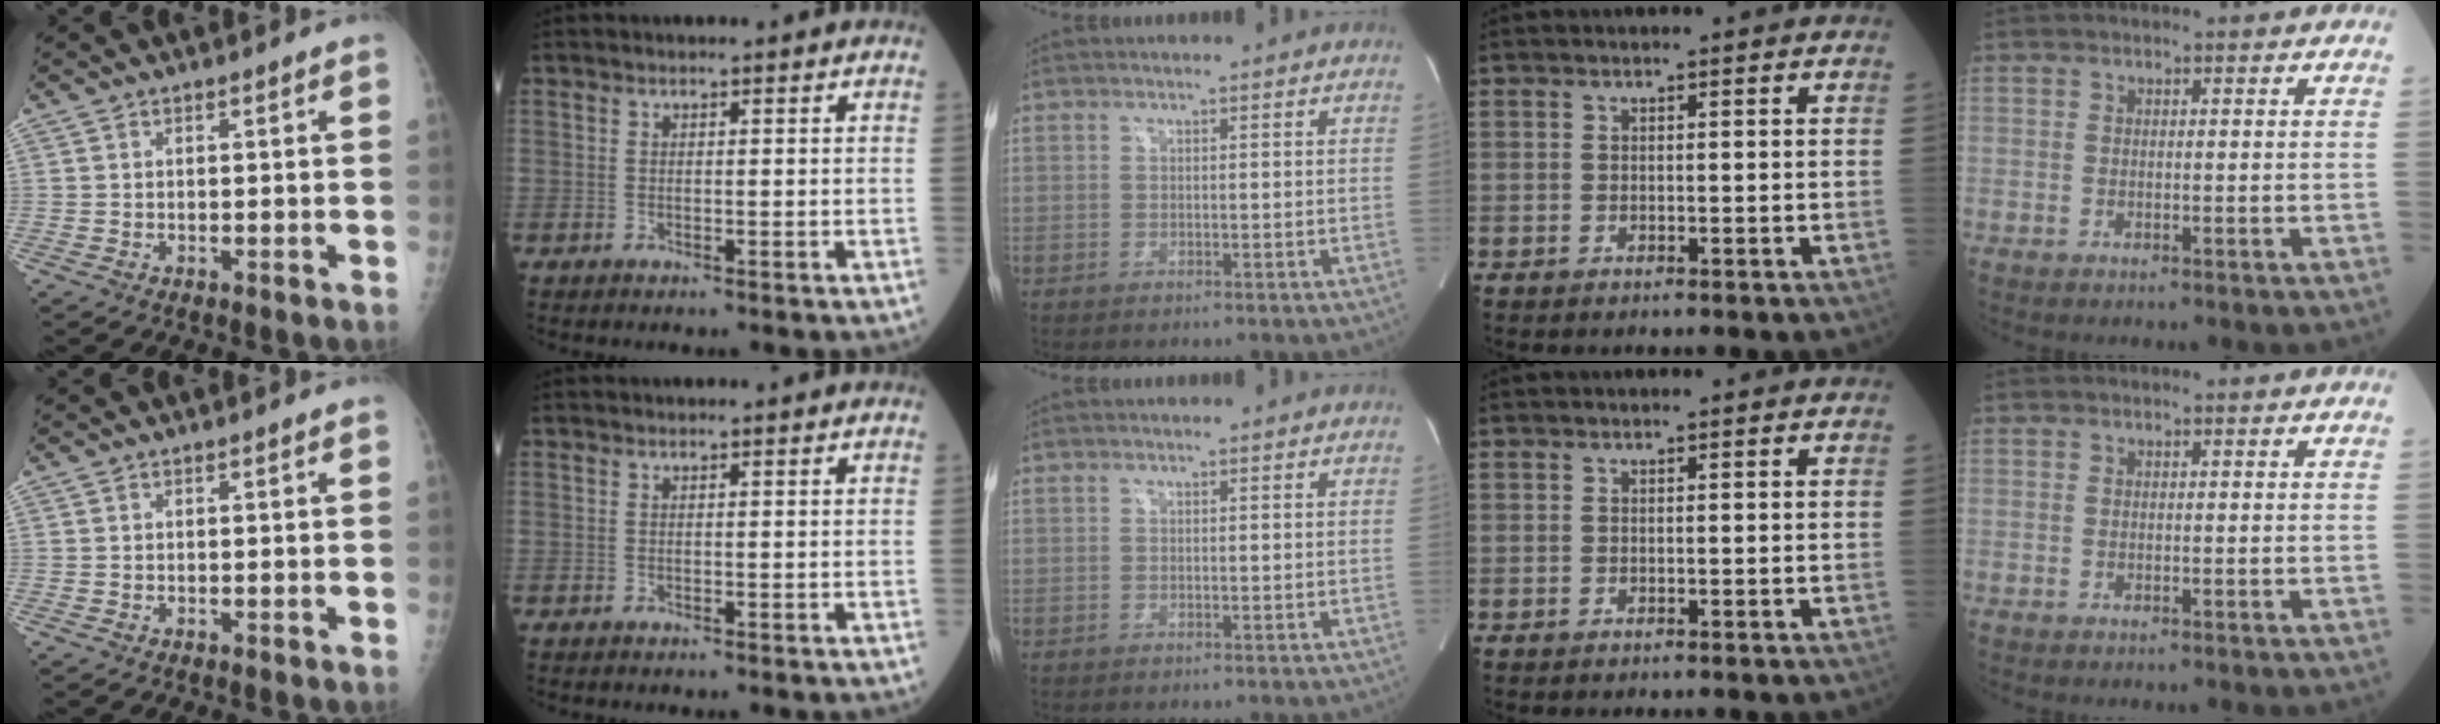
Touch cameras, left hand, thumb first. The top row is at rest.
{}